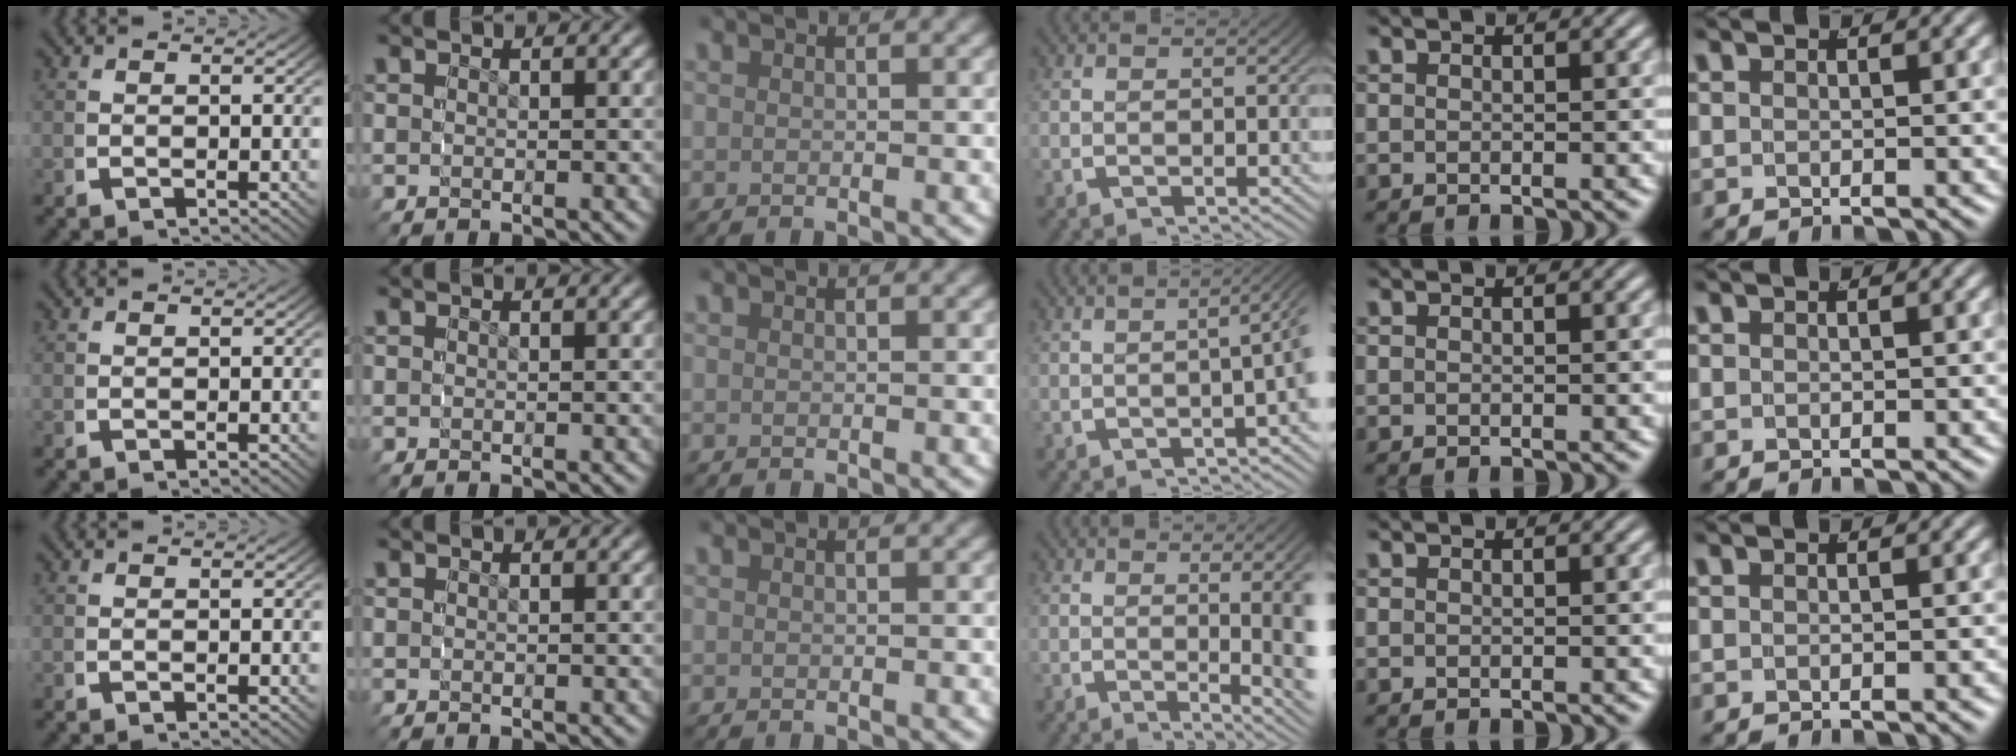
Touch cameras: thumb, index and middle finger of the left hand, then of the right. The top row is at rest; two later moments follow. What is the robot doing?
{"motion": "grasp_and_lifting", "object": "dispenser bottle"}